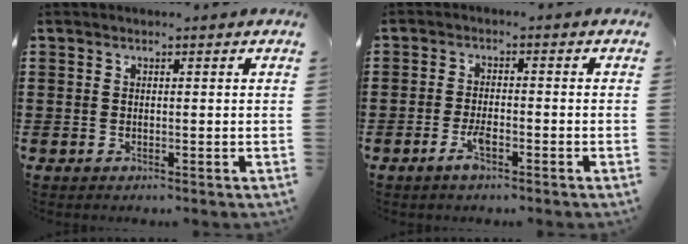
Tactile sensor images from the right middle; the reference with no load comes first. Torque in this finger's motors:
{"motor_torque": [0.83, 0.82, 0.03, -0.01]}